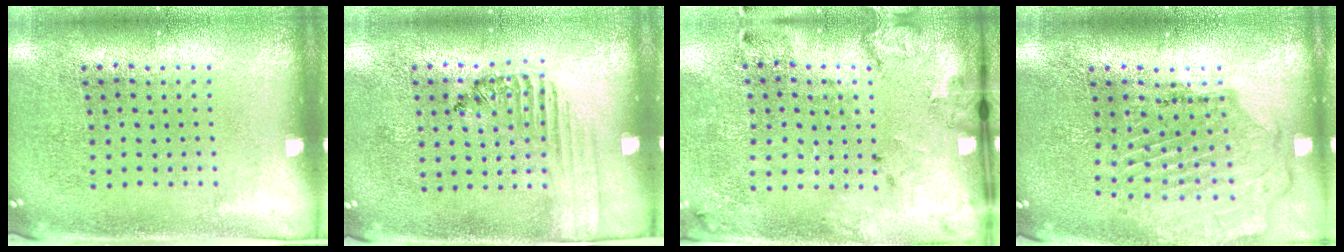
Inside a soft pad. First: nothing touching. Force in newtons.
{"total": 1.4, "press": 1.1, "slide": 0.9}
{"total": 2.1, "press": 1.4, "slide": 1.6}
{"total": 1.6, "press": 1.6, "slide": 0.2}